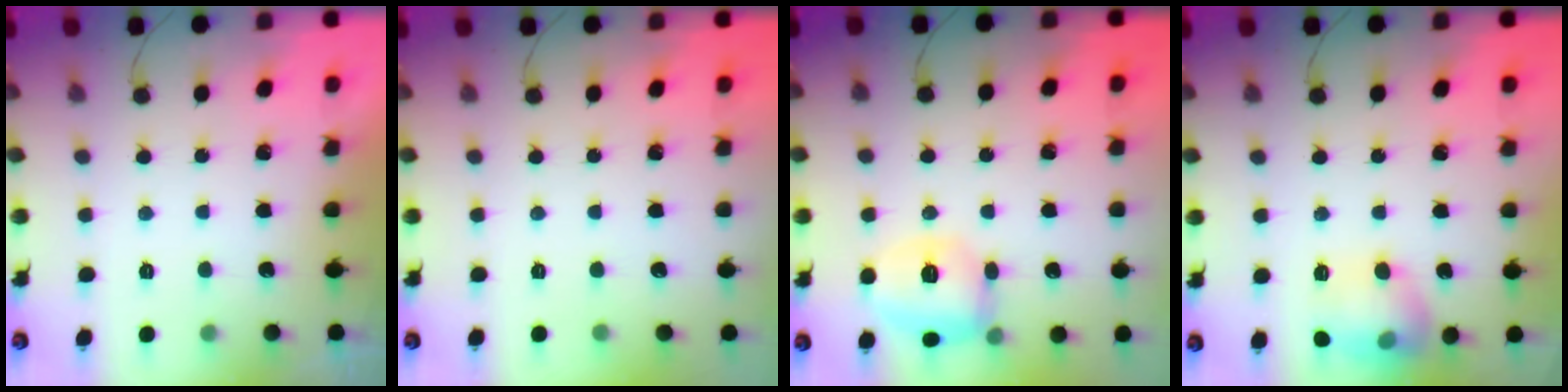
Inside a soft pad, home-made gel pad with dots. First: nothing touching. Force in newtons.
{"total": 0.0}
{"total": 12.9, "press": 12.7, "slide": 1.8}
{"total": 12.8, "press": 12.7, "slide": 1.1}